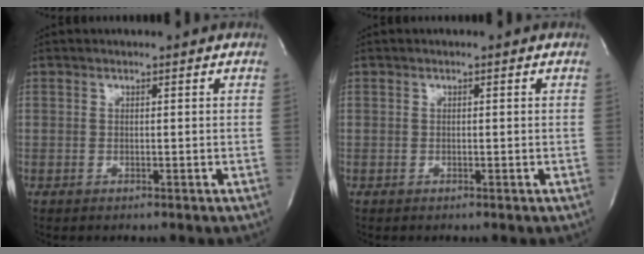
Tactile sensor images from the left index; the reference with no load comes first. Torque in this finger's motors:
{"motor_torque": [0.00, 0.00, 0.00, 0.00]}